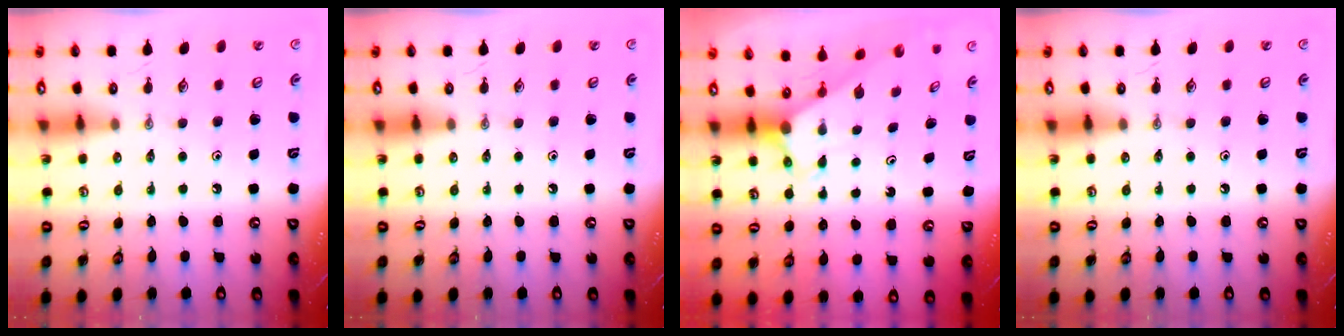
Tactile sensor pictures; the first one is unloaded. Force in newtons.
{"total": 0.0}
{"total": 2.7, "press": 2.7, "slide": 0.0}
{"total": 0.0}